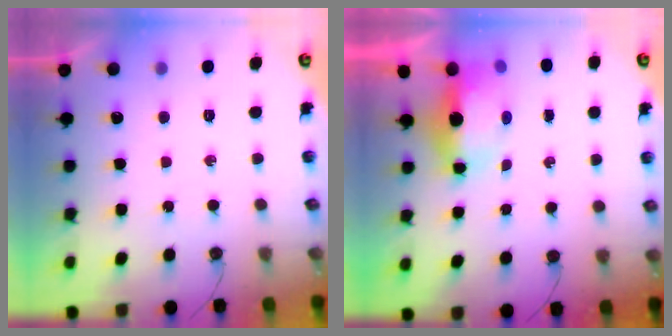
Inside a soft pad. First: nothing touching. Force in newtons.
{"total": 10.6, "press": 8.4, "slide": 6.5}